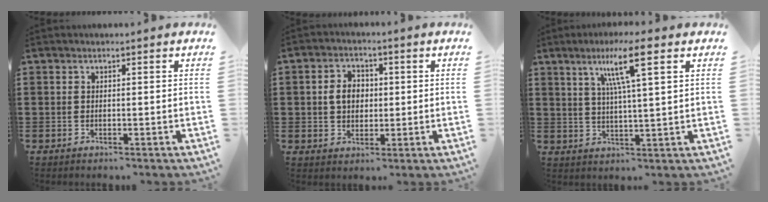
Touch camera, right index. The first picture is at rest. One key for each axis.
{"total": 4.5, "fx": 0.2, "fy": 3.5, "fz": 2.9, "tx": -0.058, "ty": 0.011, "tz": -0.003}
{"total": 8.2, "fx": 3.9, "fy": -0.2, "fz": 7.2, "tx": -0.151, "ty": 0.003, "tz": 0.062}